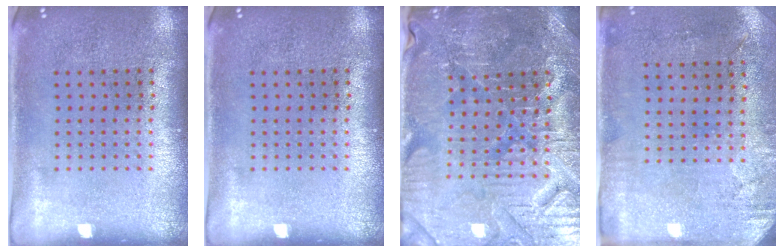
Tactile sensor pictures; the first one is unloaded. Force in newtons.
{"total": 0.0}
{"total": 3.8, "press": 3.8, "slide": 0.6}
{"total": 2.9, "press": 2.4, "slide": 1.7}